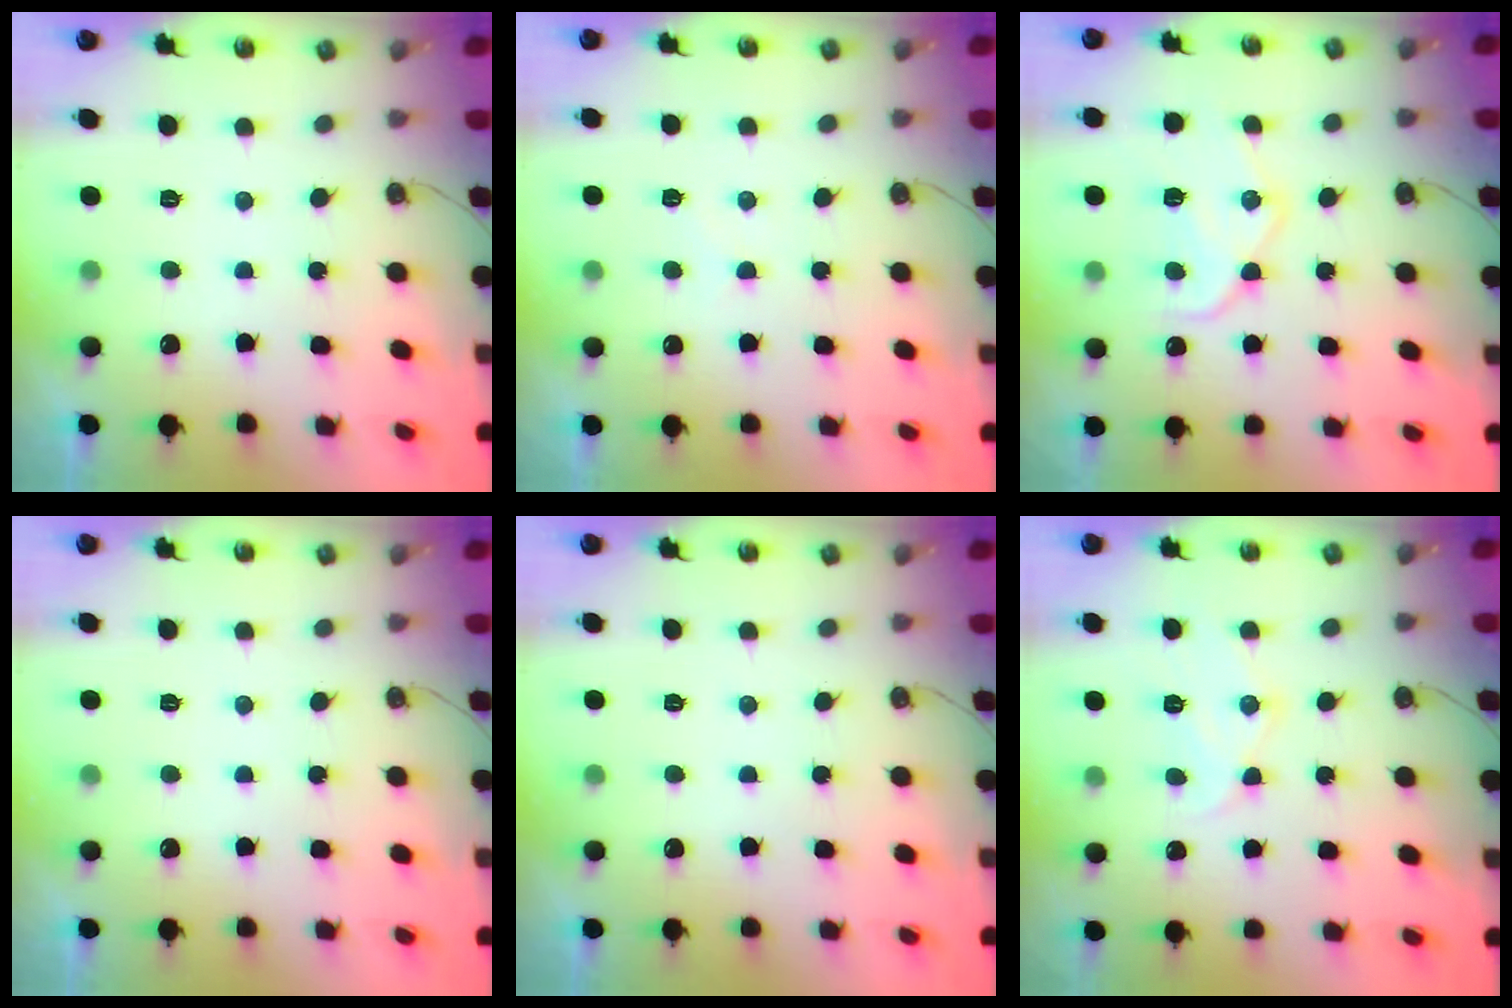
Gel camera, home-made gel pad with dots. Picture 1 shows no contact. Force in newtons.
{"total": 4.7, "press": 4.6, "slide": 0.6}
{"total": 15.8, "press": 15.7, "slide": 1.7}
{"total": 0.0}
{"total": 0.0}
{"total": 10.9, "press": 10.8, "slide": 0.7}